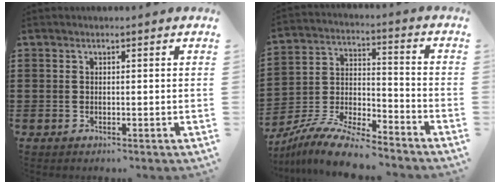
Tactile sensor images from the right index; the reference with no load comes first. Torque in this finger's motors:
{"motor_torque": [0.51, 0.90, -0.45, -0.21]}